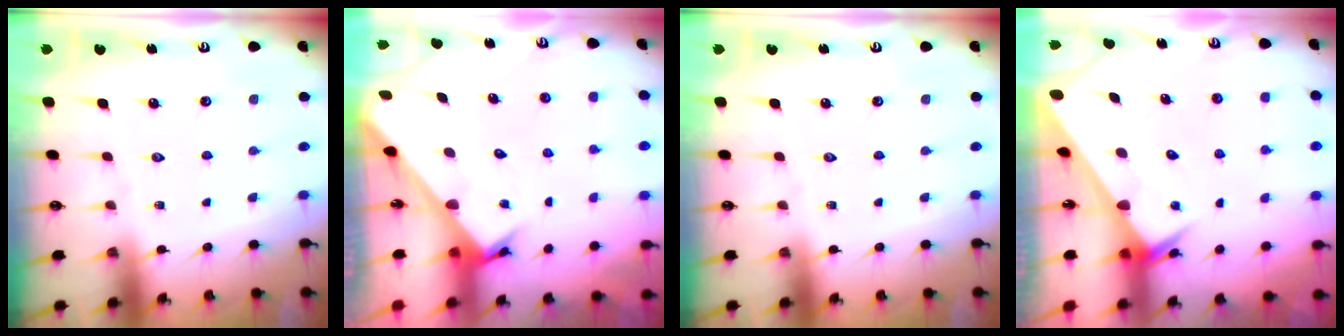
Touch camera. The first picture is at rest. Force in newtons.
{"total": 2.6, "press": 2.6, "slide": 0.2}
{"total": 0.0}
{"total": 2.9, "press": 2.9, "slide": 0.1}